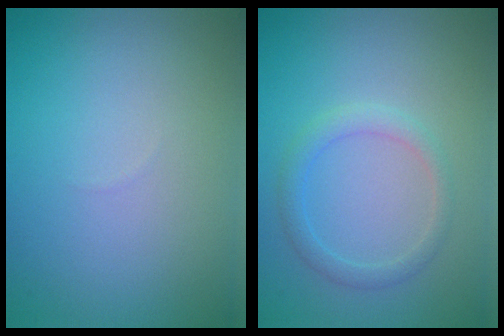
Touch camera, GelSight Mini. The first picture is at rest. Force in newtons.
{"total": 2.0, "press": 2.0, "slide": 0.3}